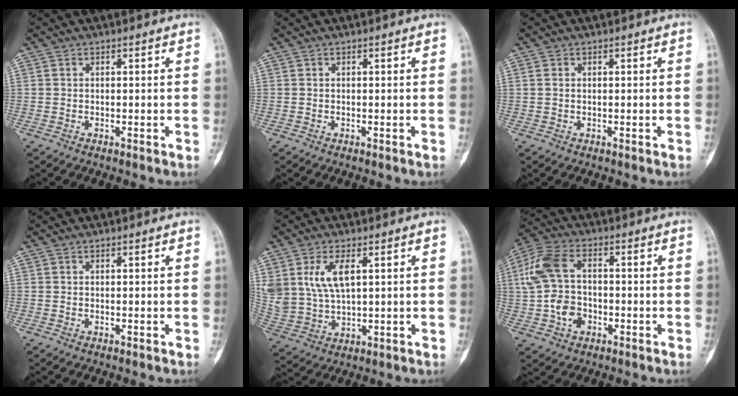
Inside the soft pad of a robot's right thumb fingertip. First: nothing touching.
{"total": 0.0}
{"total": 0.8, "force": [0.2, 0.6, 0.5], "torque": [-0.011, -0.001, 0.003]}
{"total": 0.0}
{"total": 10.6, "force": [3.7, 5.9, 8.0], "torque": [-0.162, -0.009, 0.084]}
{"total": 11.4, "force": [-0.7, 8.2, 7.9], "torque": [-0.149, 0.023, -0.021]}